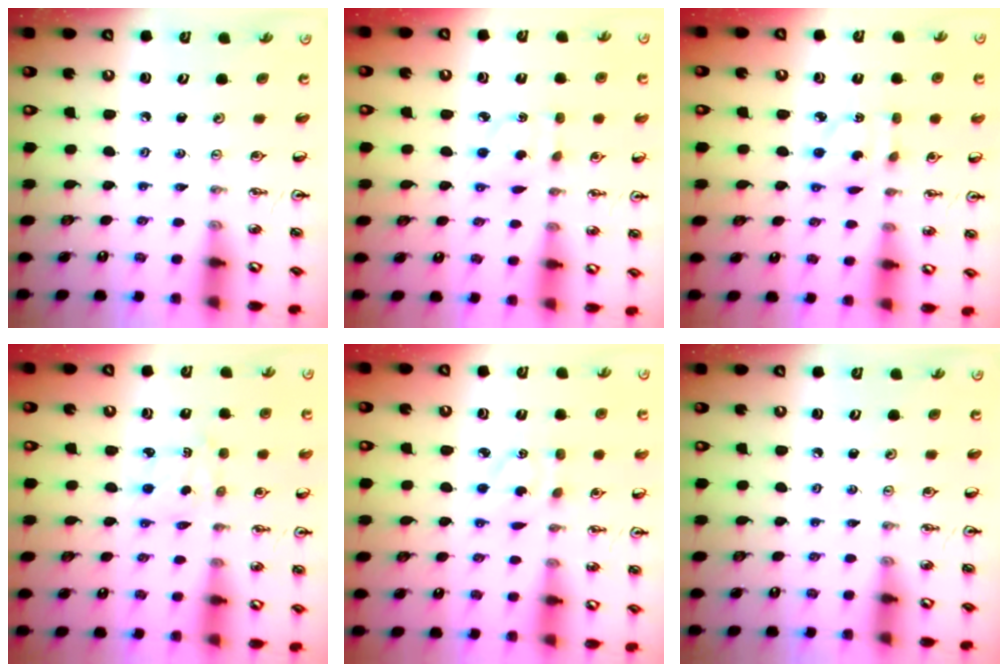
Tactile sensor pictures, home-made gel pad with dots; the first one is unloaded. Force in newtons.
{"total": 2.2, "press": 2.2, "slide": 0.2}
{"total": 3.5, "press": 3.5, "slide": 0.2}
{"total": 2.4, "press": 2.4, "slide": 0.3}
{"total": 3.4, "press": 3.3, "slide": 0.7}
{"total": 0.0}